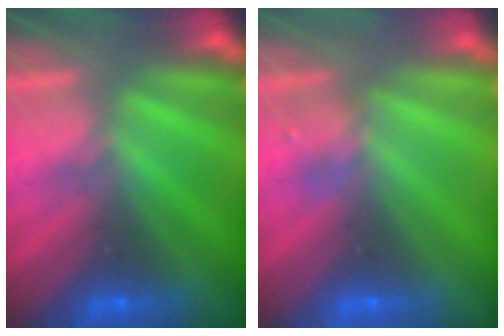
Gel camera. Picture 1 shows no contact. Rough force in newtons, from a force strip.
{"total": 2.2}